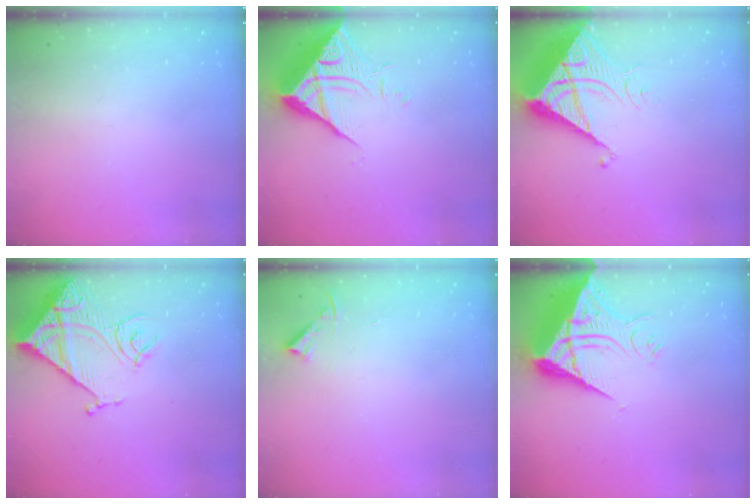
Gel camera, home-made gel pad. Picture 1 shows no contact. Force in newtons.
{"total": 10.5, "press": 10.4, "slide": 1.0}
{"total": 9.8, "press": 9.8, "slide": 1.0}
{"total": 14.9, "press": 14.8, "slide": 1.6}
{"total": 3.8, "press": 3.8, "slide": 0.6}
{"total": 13.2, "press": 13.1, "slide": 1.2}